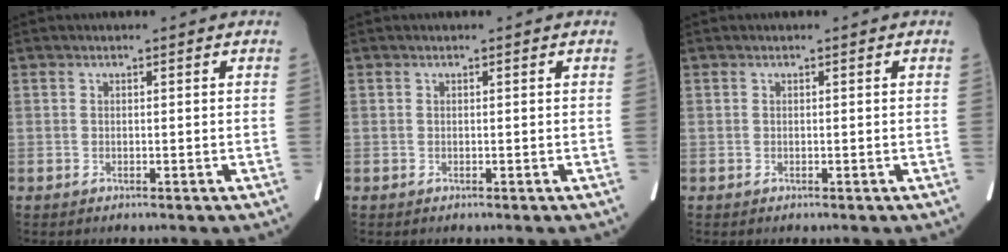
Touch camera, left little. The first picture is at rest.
{"total": 0.0}
{"total": 0.0}